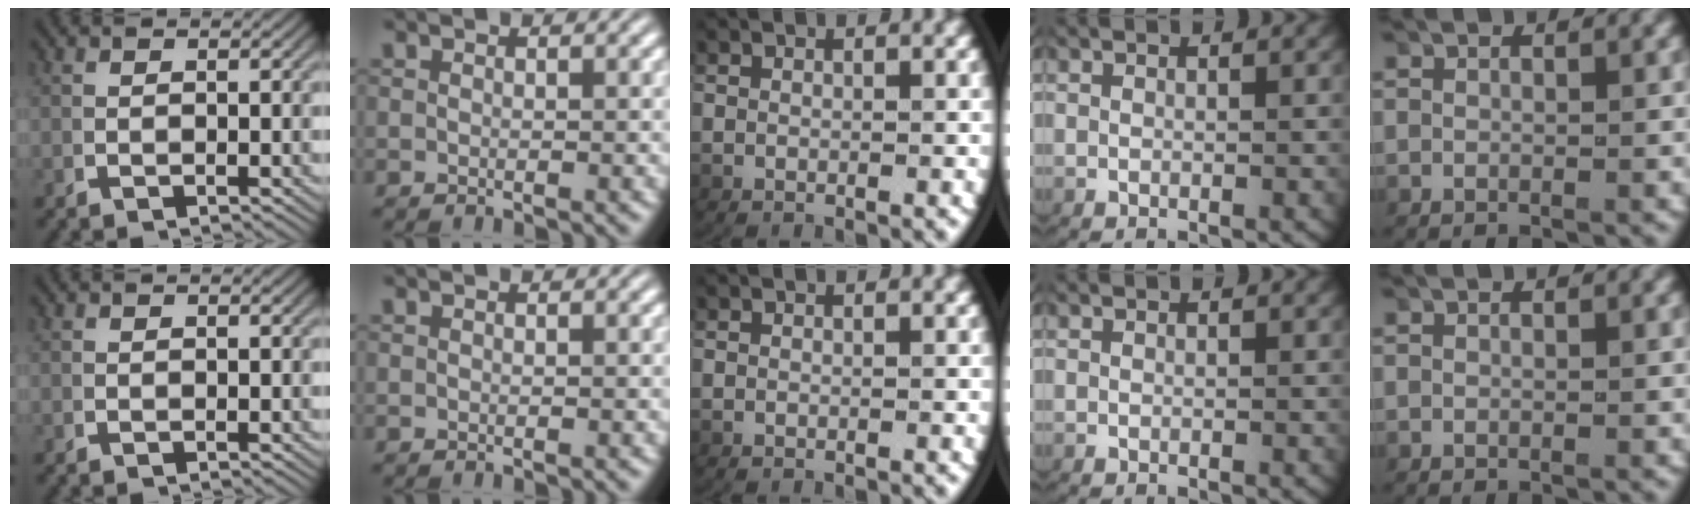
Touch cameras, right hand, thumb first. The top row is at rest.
{}